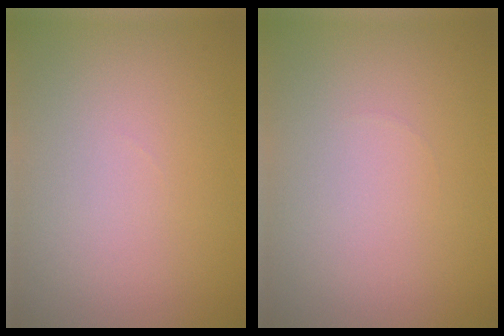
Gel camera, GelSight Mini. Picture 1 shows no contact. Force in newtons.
{"total": 0.0}